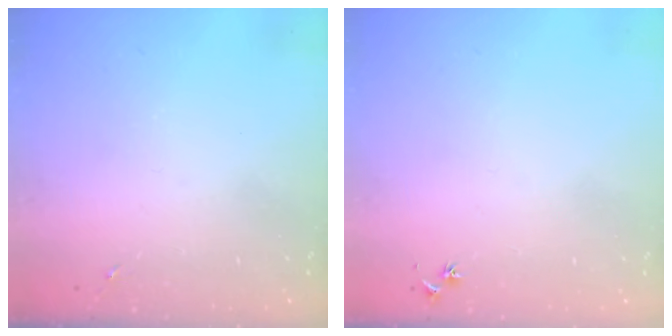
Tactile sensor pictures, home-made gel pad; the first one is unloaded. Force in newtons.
{"total": 3.0, "press": 2.9, "slide": 0.4}